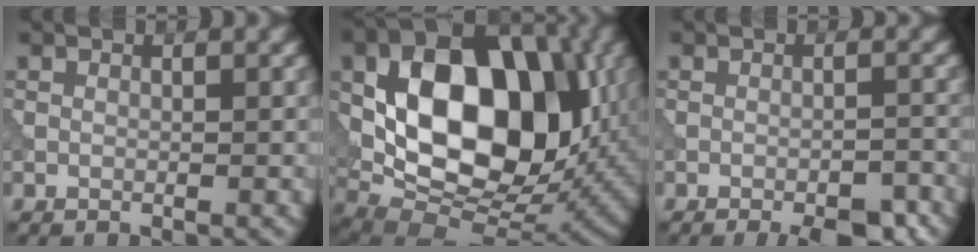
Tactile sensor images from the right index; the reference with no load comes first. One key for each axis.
{"total": 16.0, "fx": 2.2, "fy": 10.1, "fz": 12.2, "tx": -0.184, "ty": 0.002, "tz": 0.035}
{"total": 3.7, "fx": -2.5, "fy": 0.8, "fz": 2.6, "tx": -0.031, "ty": -0.001, "tz": -0.033}